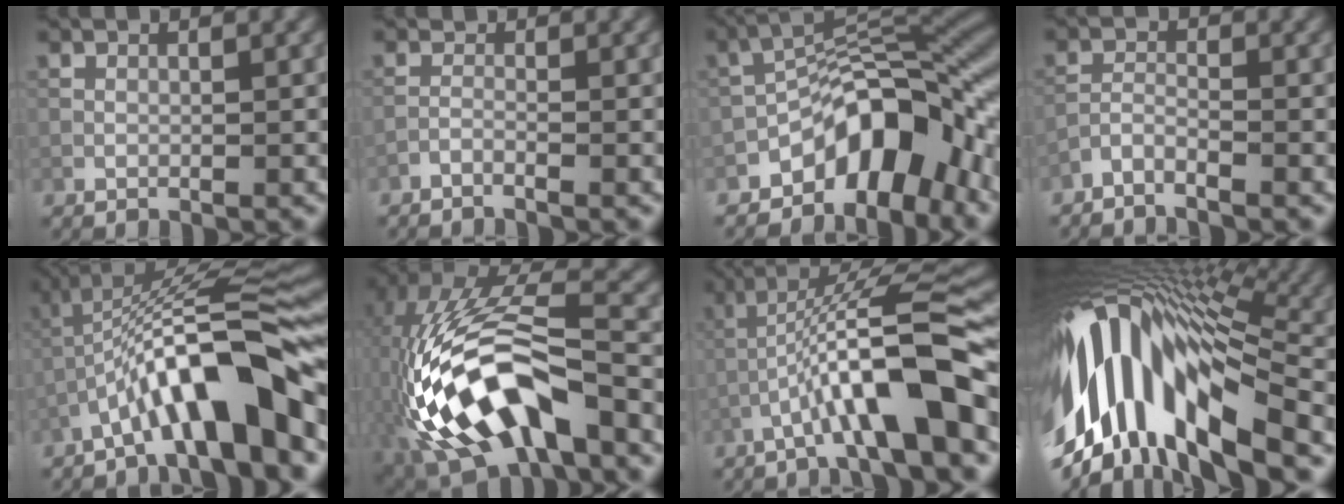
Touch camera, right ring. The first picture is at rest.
{"total": 0.6, "force": [-0.6, 0.1, 0.0], "torque": [0.000, 0.002, -0.014]}
{"total": 8.9, "force": [-4.7, 4.2, 6.2], "torque": [-0.060, 0.024, -0.090]}
{"total": 1.4, "force": [-1.3, 0.2, 0.2], "torque": [-0.004, 0.003, -0.033]}
{"total": 10.8, "force": [-5.2, 1.9, 9.2], "torque": [-0.140, 0.031, -0.083]}
{"total": 14.5, "force": [-5.3, 6.7, 11.7], "torque": [-0.230, 0.004, -0.088]}
{"total": 9.6, "force": [-4.0, 1.3, 8.6], "torque": [-0.131, 0.032, -0.061]}
{"total": 15.3, "force": [-2.0, 7.2, 13.4], "torque": [-0.242, 0.006, -0.028]}